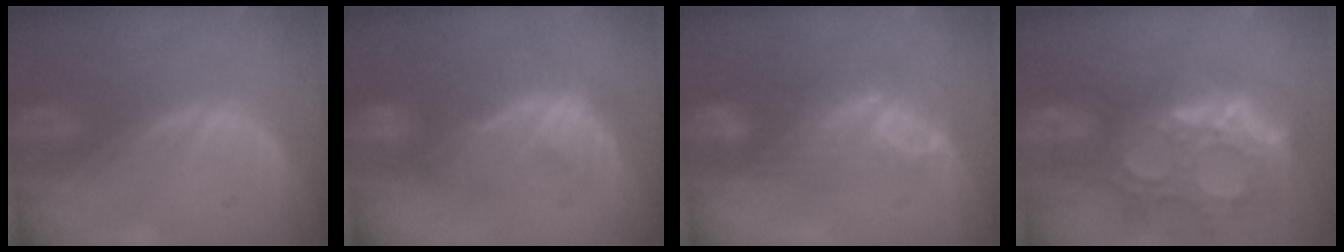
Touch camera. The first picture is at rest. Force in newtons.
{"total": 8.1, "press": 8.0, "slide": 1.2}
{"total": 7.5, "press": 6.6, "slide": 3.6}
{"total": 14.7, "press": 12.2, "slide": 8.1}